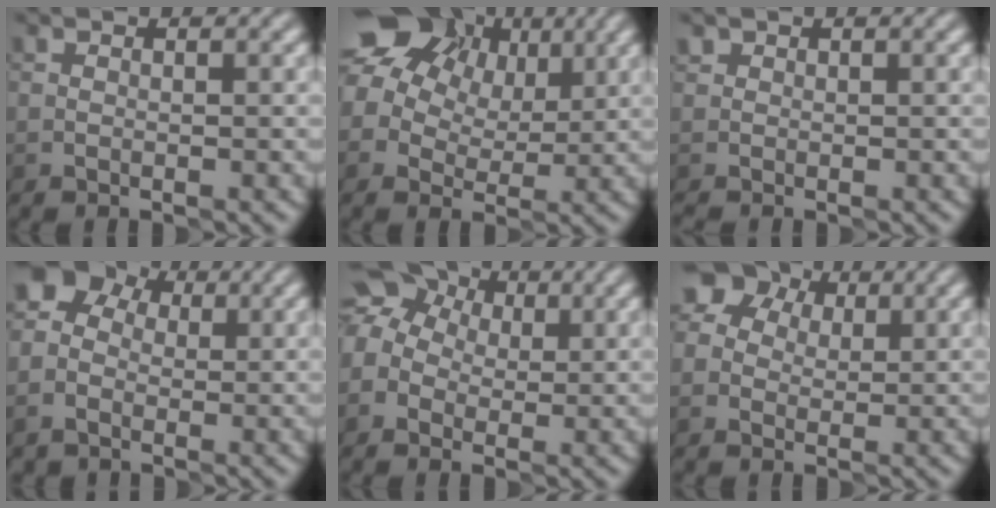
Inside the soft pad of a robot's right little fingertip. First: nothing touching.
{"total": 12.9, "force": [5.5, 9.0, 7.4], "torque": [-0.135, 0.049, 0.082]}
{"total": 0.7, "force": [-0.5, 0.4, -0.3], "torque": [0.009, 0.003, -0.011]}
{"total": 5.6, "force": [0.2, 5.3, 2.0], "torque": [-0.029, 0.021, -0.022]}
{"total": 8.6, "force": [1.9, 7.0, 4.7], "torque": [-0.092, 0.039, -0.004]}
{"total": 5.1, "force": [2.1, 4.1, 2.2], "torque": [-0.033, 0.026, 0.010]}